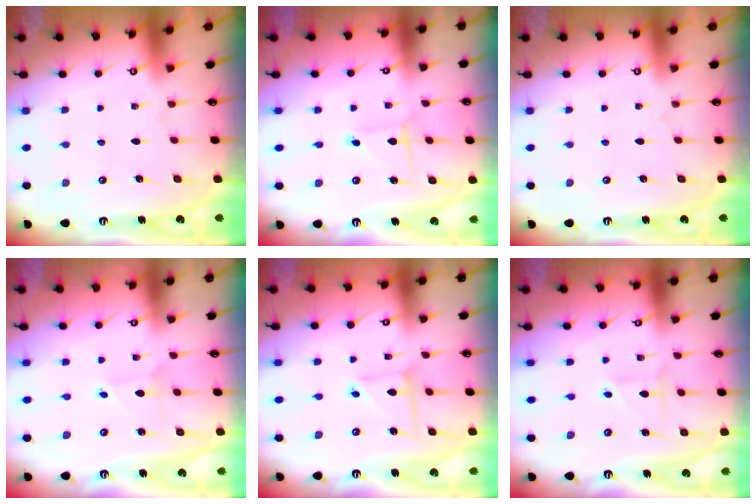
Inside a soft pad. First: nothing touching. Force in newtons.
{"total": 1.6, "press": 1.6, "slide": 0.1}
{"total": 0.0}
{"total": 2.0, "press": 2.0, "slide": 0.1}
{"total": 4.6, "press": 4.6, "slide": 0.5}
{"total": 1.8, "press": 1.8, "slide": 0.2}